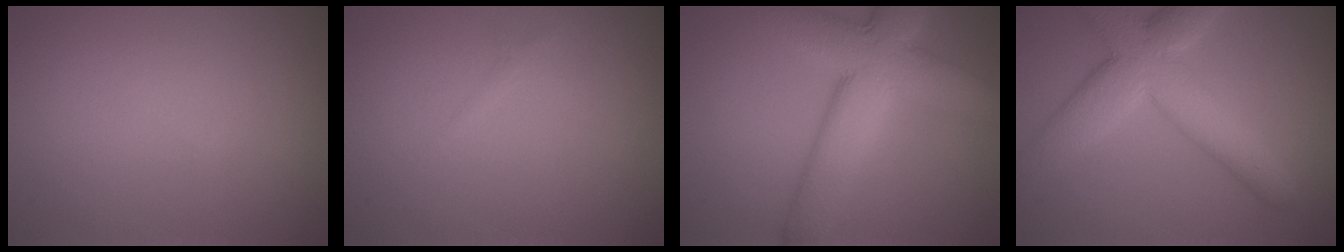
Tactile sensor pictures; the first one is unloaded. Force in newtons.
{"total": 0.5, "press": 0.5, "slide": 0.0}
{"total": 9.7, "press": 9.6, "slide": 0.7}
{"total": 7.9, "press": 7.8, "slide": 0.7}